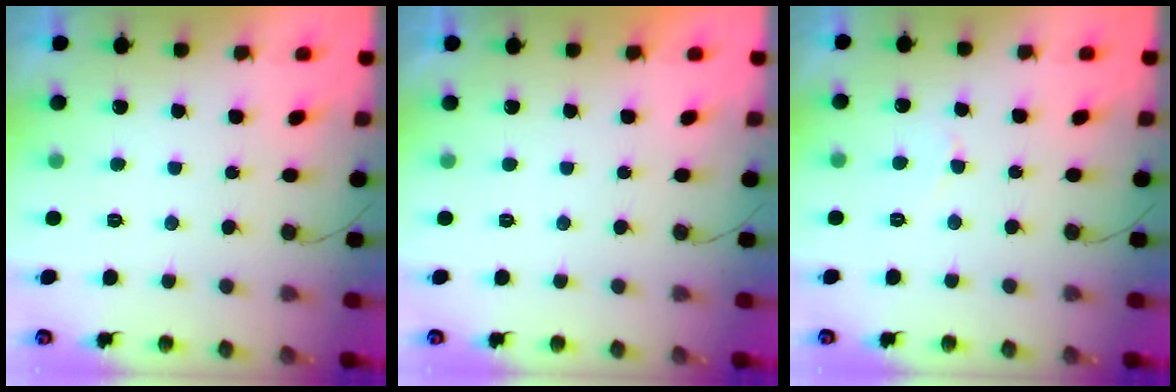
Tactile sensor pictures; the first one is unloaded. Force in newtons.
{"total": 1.7, "press": 1.7, "slide": 0.1}
{"total": 3.4, "press": 3.3, "slide": 0.4}